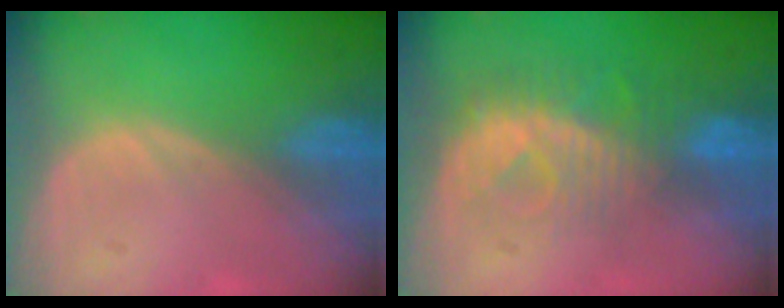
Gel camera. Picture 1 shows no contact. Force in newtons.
{"total": 8.1, "press": 7.5, "slide": 3.1}